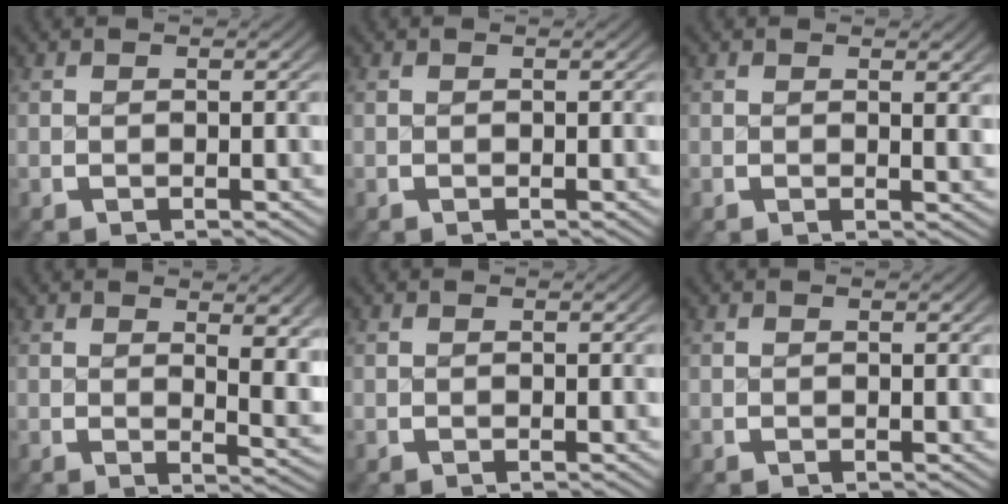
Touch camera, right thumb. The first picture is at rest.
{"total": 0.0}
{"total": 1.2, "force": [0.7, 0.2, 1.0], "torque": [-0.010, -0.002, 0.010]}
{"total": 3.9, "force": [1.4, 1.3, 3.3], "torque": [-0.032, -0.011, 0.023]}
{"total": 0.0}
{"total": 0.0}